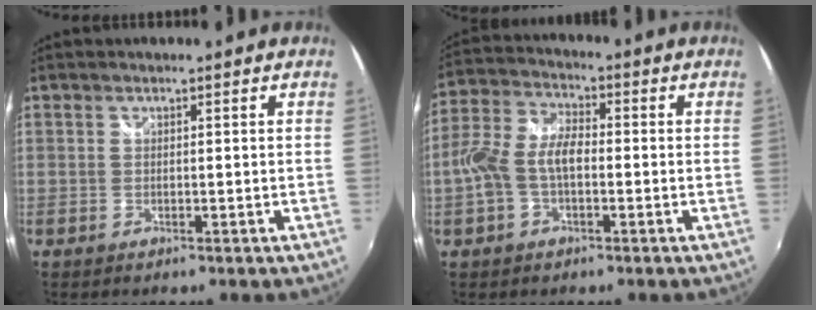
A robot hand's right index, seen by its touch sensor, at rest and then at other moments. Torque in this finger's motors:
{"motor_torque": [0.33, -0.09, 0.23, 0.09]}